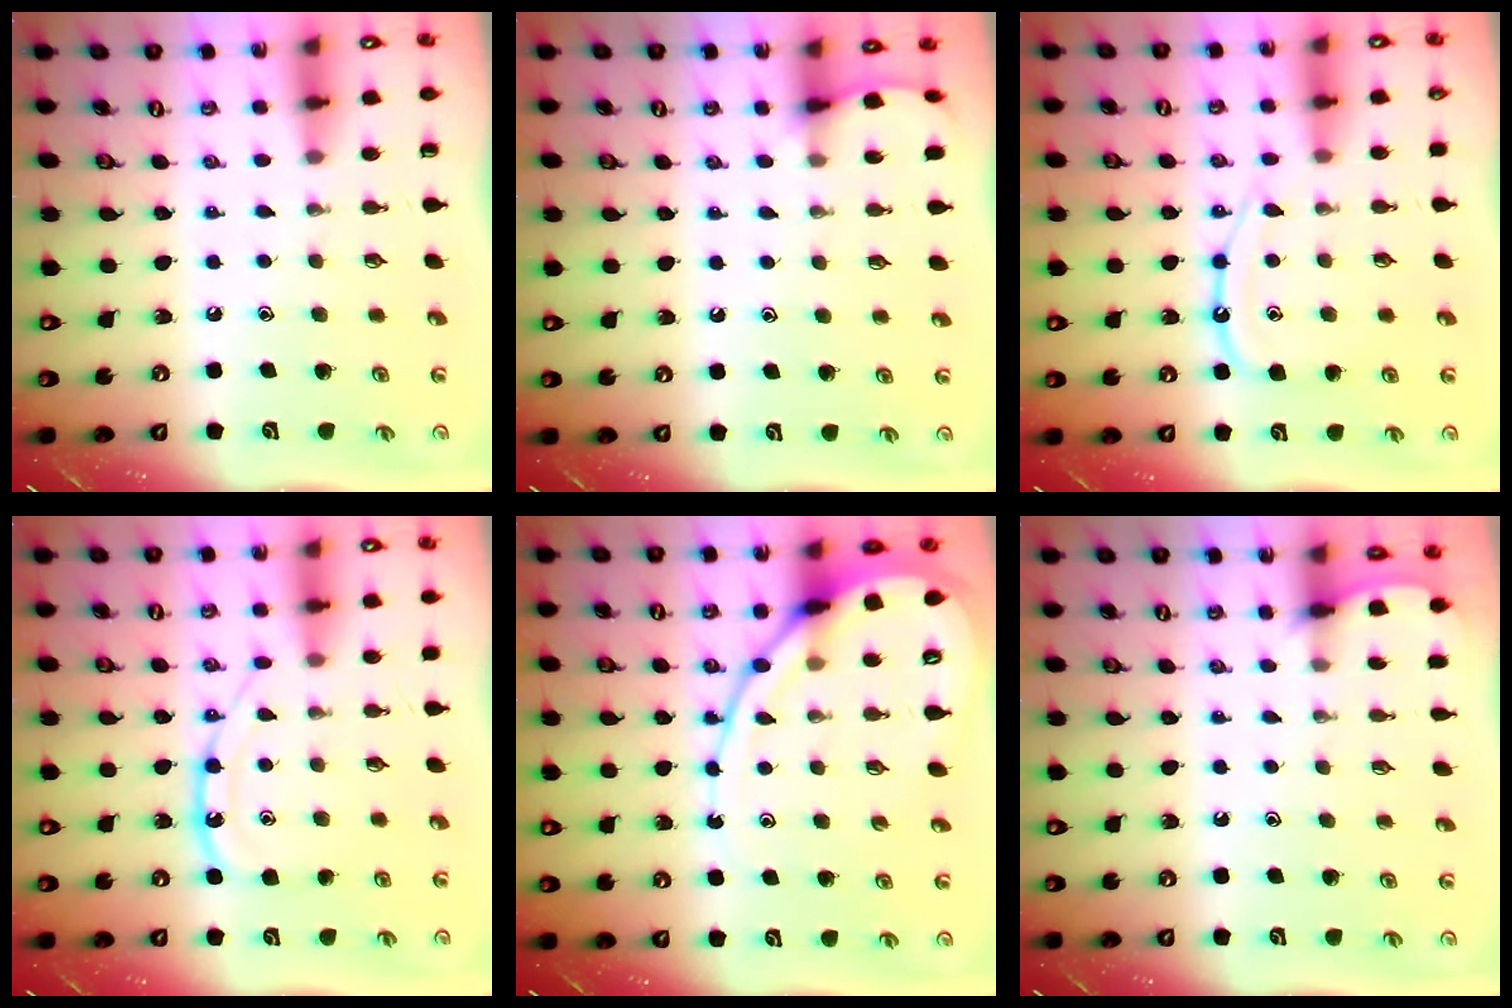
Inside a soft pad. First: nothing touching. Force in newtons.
{"total": 3.9, "press": 3.9, "slide": 0.5}
{"total": 12.4, "press": 12.4, "slide": 1.1}
{"total": 12.5, "press": 12.5, "slide": 1.0}
{"total": 13.0, "press": 12.9, "slide": 1.4}
{"total": 2.6, "press": 2.6, "slide": 0.3}